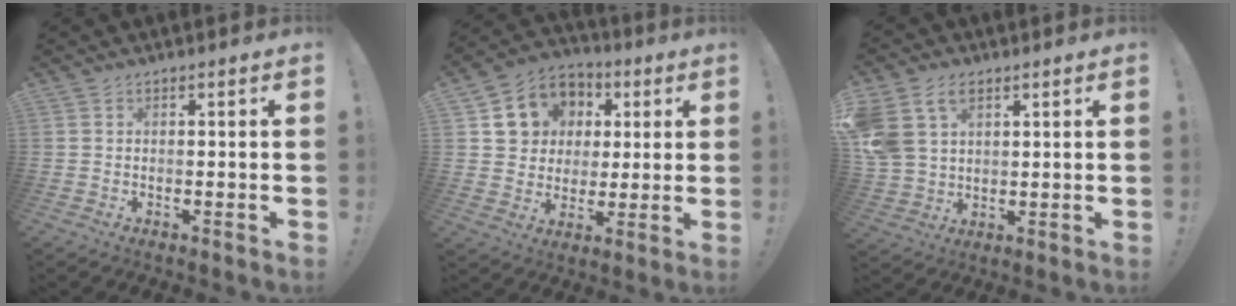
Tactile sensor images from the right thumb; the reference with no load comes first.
{"total": 12.0, "force": [3.7, 10.8, 3.7], "torque": [-0.054, -0.012, 0.084]}
{"total": 10.9, "force": [5.4, 7.4, 5.8], "torque": [-0.124, -0.012, 0.109]}